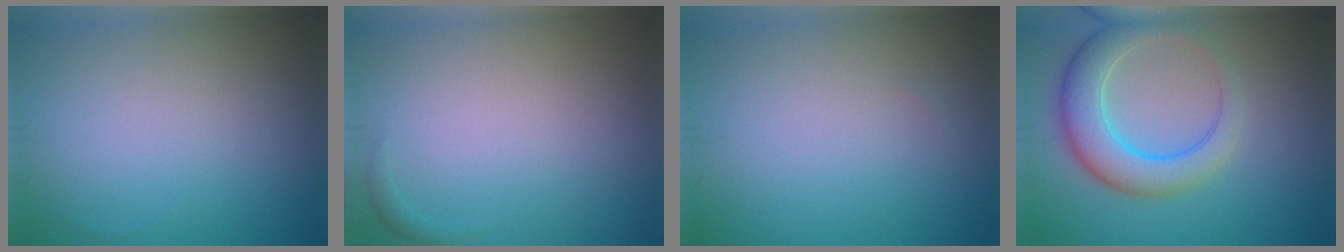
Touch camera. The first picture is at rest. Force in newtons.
{"total": 0.6, "press": 0.6, "slide": 0.1}
{"total": 0.0}
{"total": 5.8, "press": 5.8, "slide": 0.1}